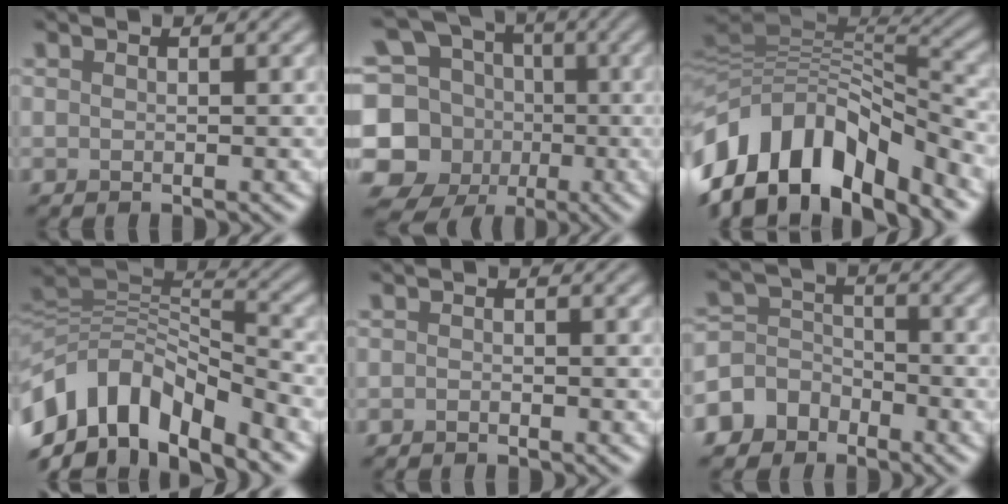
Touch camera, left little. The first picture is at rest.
{"total": 13.4, "force": [-1.3, 12.4, 5.1], "torque": [-0.137, -0.004, -0.041]}
{"total": 13.9, "force": [-6.5, 8.0, 9.3], "torque": [-0.188, 0.021, -0.123]}
{"total": 11.6, "force": [-5.7, 6.4, 7.8], "torque": [-0.149, 0.021, -0.123]}
{"total": 0.5, "force": [-0.5, 0.1, 0.1], "torque": [-0.001, 0.000, -0.011]}
{"total": 5.5, "force": [-3.8, 4.0, 0.5], "torque": [0.009, 0.006, -0.087]}